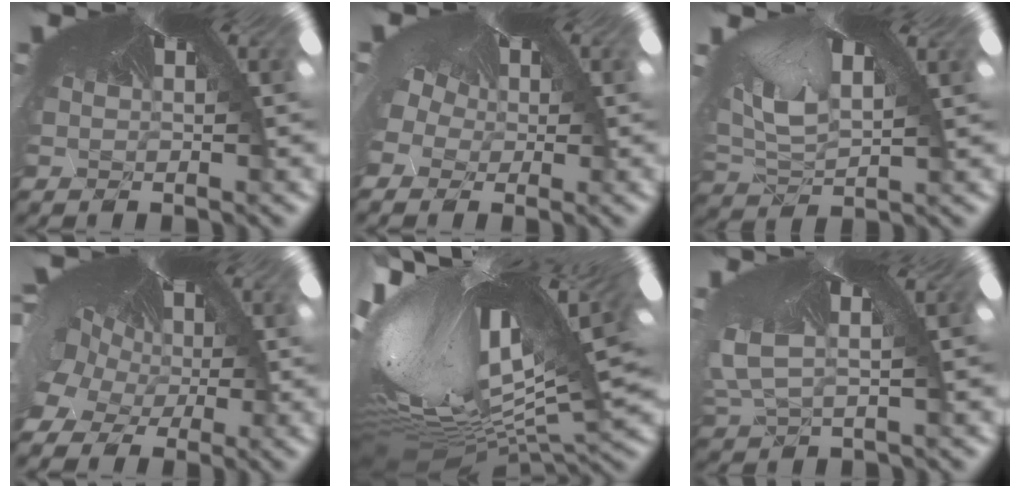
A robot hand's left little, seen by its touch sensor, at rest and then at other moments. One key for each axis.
{"total": 2.5, "fx": 0.5, "fy": 1.8, "fz": 1.7, "tx": -0.072, "ty": -0.016, "tz": 0.041}
{"total": 2.8, "fx": -2.1, "fy": 1.9, "fz": 0.0, "tx": -0.042, "ty": -0.057, "tz": 0.005}
{"total": 4.3, "fx": -2.2, "fy": 2.4, "fz": 2.7, "tx": -0.101, "ty": -0.026, "tz": -0.012}
{"total": 4.7, "fx": -3.9, "fy": -0.2, "fz": 2.5, "tx": -0.103, "ty": -0.112, "tz": -0.011}
{"total": 3.1, "fx": -3.0, "fy": 0.4, "fz": -0.6, "tx": -0.031, "ty": -0.050, "tz": -0.009}